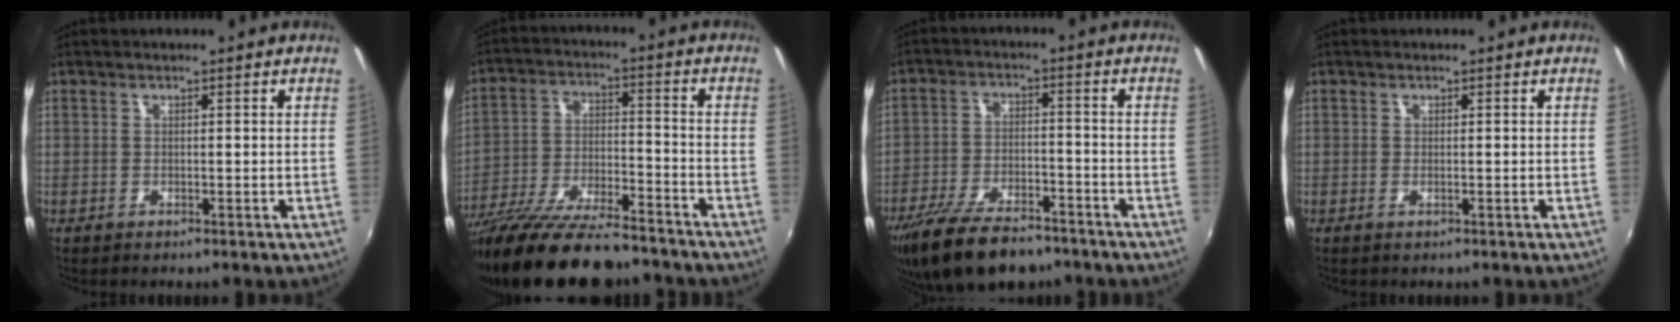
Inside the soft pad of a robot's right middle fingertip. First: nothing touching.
{"total": 20.8, "force": [-17.1, 3.3, 11.4], "torque": [-0.227, -0.055, -0.293]}
{"total": 15.6, "force": [-11.9, 5.9, 8.2], "torque": [-0.178, -0.027, -0.201]}
{"total": 0.7, "force": [-0.1, -0.5, 0.5], "torque": [-0.008, -0.001, -0.003]}